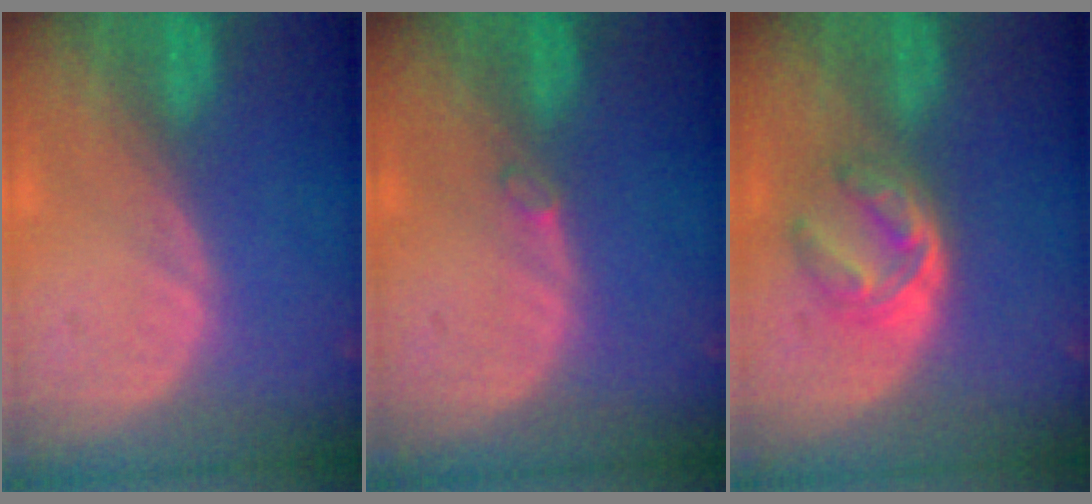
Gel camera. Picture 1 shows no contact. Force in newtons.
{"total": 0.9, "press": 0.8, "slide": 0.2}
{"total": 6.0, "press": 5.0, "slide": 3.3}